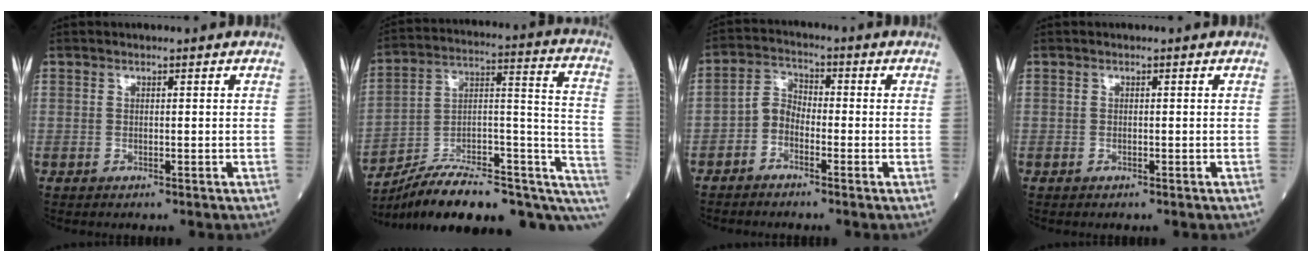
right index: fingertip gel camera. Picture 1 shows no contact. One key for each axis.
{"total": 25.5, "fx": -18.8, "fy": 7.3, "fz": 15.6, "tx": -0.173, "ty": 0.052, "tz": -0.276}
{"total": 3.4, "fx": -1.9, "fy": 2.3, "fz": 1.6, "tx": -0.018, "ty": 0.010, "tz": -0.046}
{"total": 0.0}